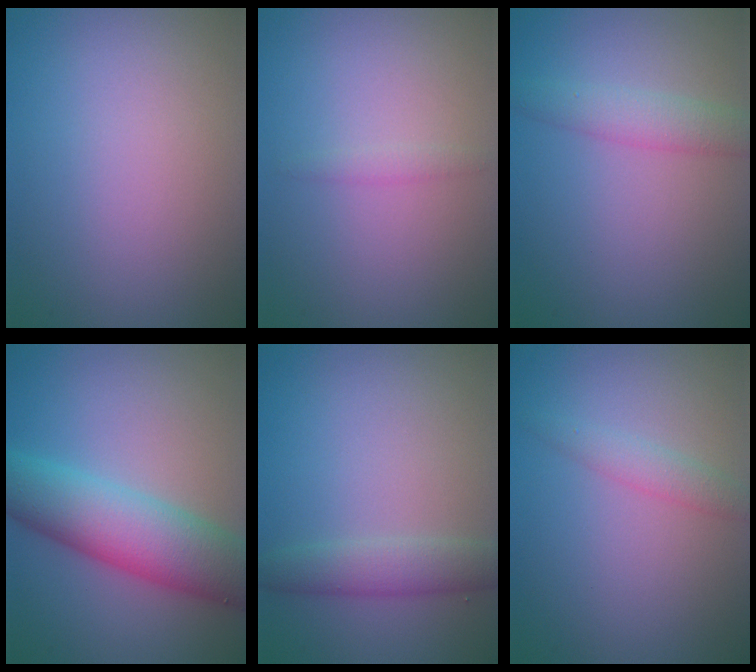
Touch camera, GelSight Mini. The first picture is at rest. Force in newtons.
{"total": 0.9, "press": 0.9, "slide": 0.0}
{"total": 2.6, "press": 2.6, "slide": 0.1}
{"total": 8.3, "press": 8.3, "slide": 0.1}
{"total": 2.8, "press": 2.8, "slide": 0.1}
{"total": 1.6, "press": 1.6, "slide": 0.0}